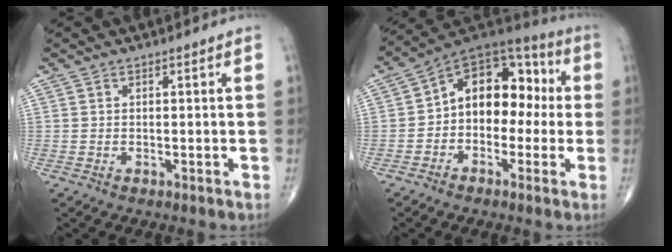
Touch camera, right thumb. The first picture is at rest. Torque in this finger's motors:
{"motor_torque": [-0.02, 0.23, 0.94, -0.20, 0.12]}